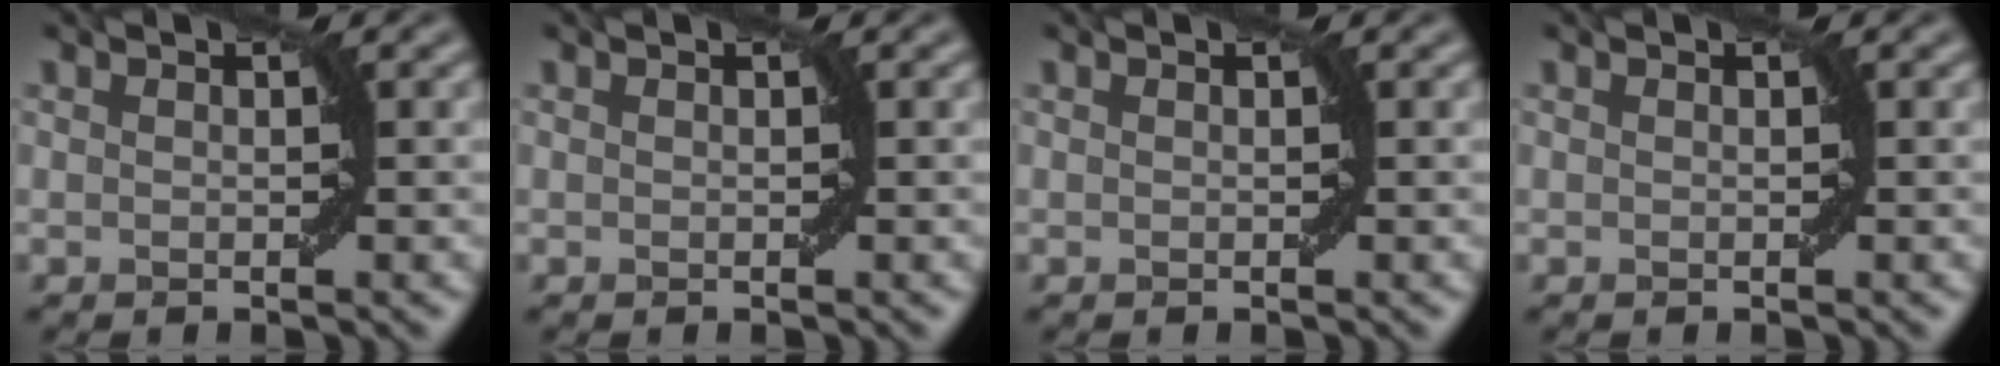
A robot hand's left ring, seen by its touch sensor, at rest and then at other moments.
{"total": 0.0}
{"total": 0.0}
{"total": 0.0}